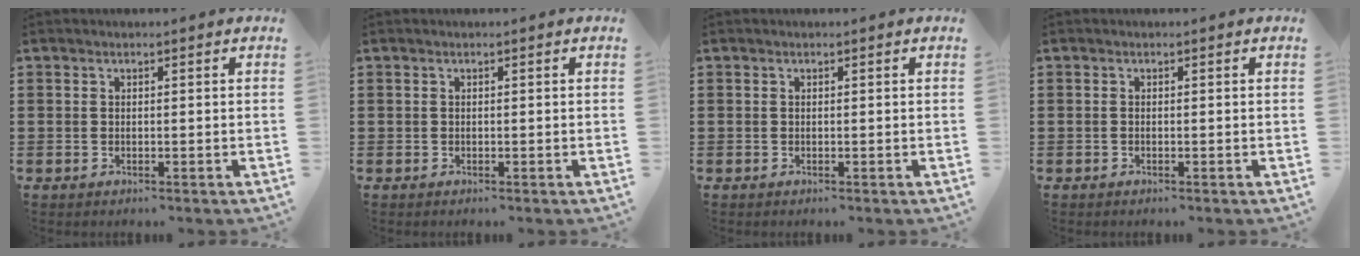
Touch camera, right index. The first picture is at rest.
{"total": 0.0}
{"total": 0.0}
{"total": 0.0}